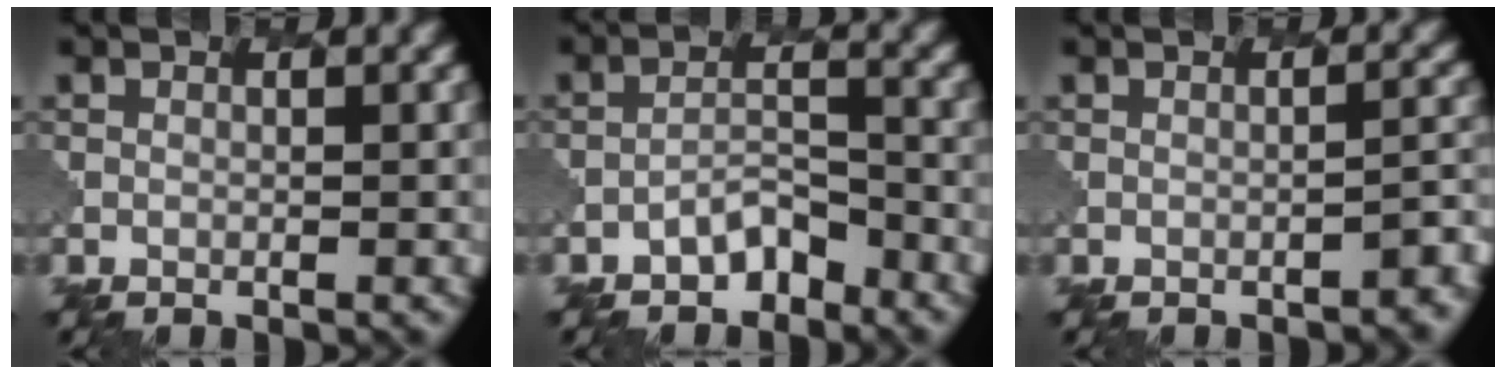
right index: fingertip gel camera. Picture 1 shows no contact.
{"total": 2.7, "force": [-2.0, 1.2, 1.3], "torque": [-0.020, 0.012, -0.039]}
{"total": 2.7, "force": [-2.1, 0.6, 1.7], "torque": [-0.014, 0.009, -0.029]}